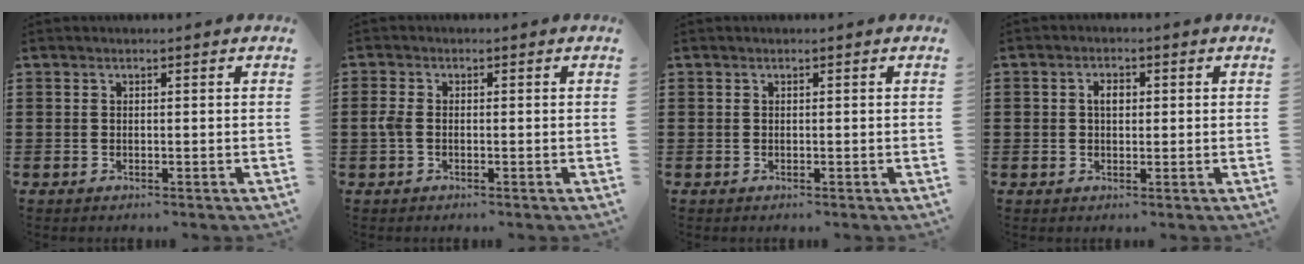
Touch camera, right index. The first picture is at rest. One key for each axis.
{"total": 1.9, "fx": -0.4, "fy": 1.1, "fz": 1.5, "tx": -0.046, "ty": -0.002, "tz": -0.013}
{"total": 0.0}
{"total": 2.4, "fx": 0.3, "fy": 1.5, "fz": 1.8, "tx": -0.036, "ty": 0.010, "tz": 0.005}